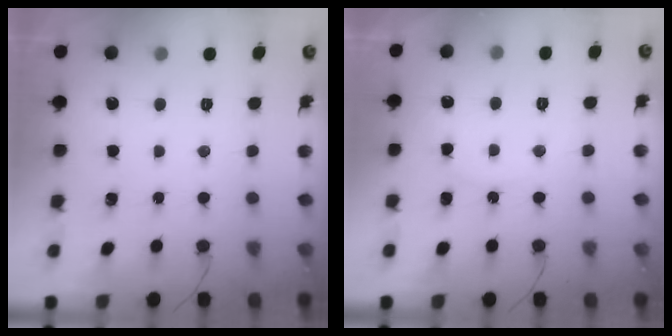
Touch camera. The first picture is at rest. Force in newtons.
{"total": 4.0, "press": 3.9, "slide": 0.4}